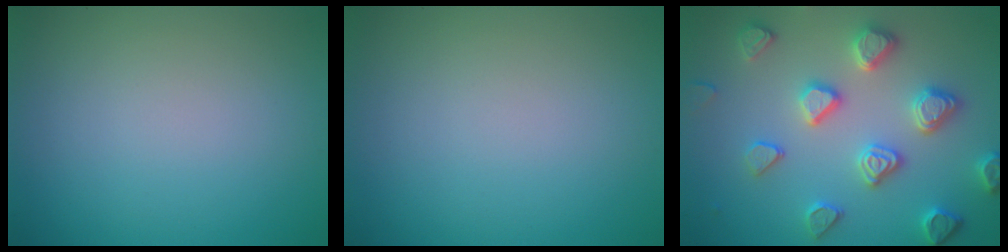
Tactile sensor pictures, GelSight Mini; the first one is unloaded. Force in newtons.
{"total": 0.0}
{"total": 4.6, "press": 4.5, "slide": 0.9}